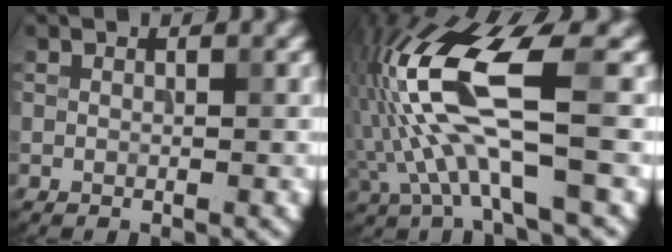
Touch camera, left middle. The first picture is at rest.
{"total": 9.6, "force": [-0.4, 2.6, 9.2], "torque": [-0.201, 0.015, -0.007]}